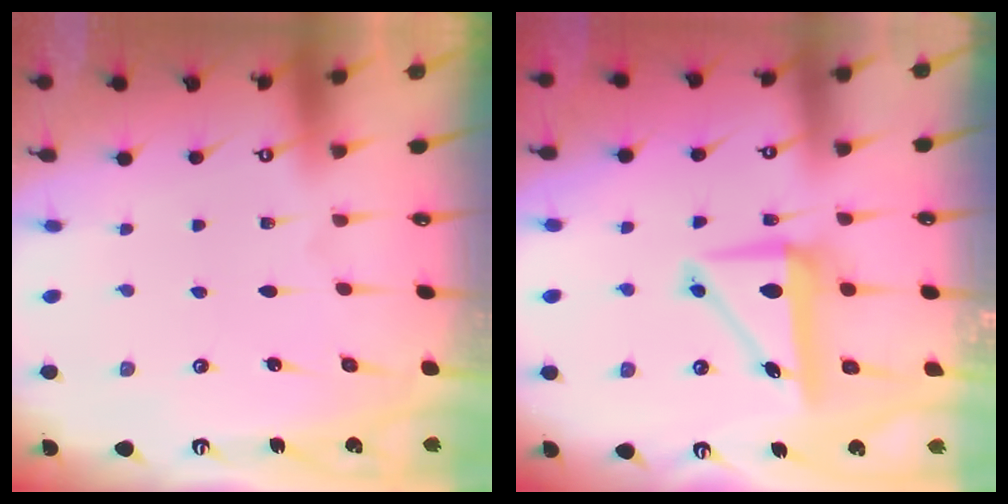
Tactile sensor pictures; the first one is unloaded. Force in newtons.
{"total": 7.5, "press": 7.3, "slide": 1.5}